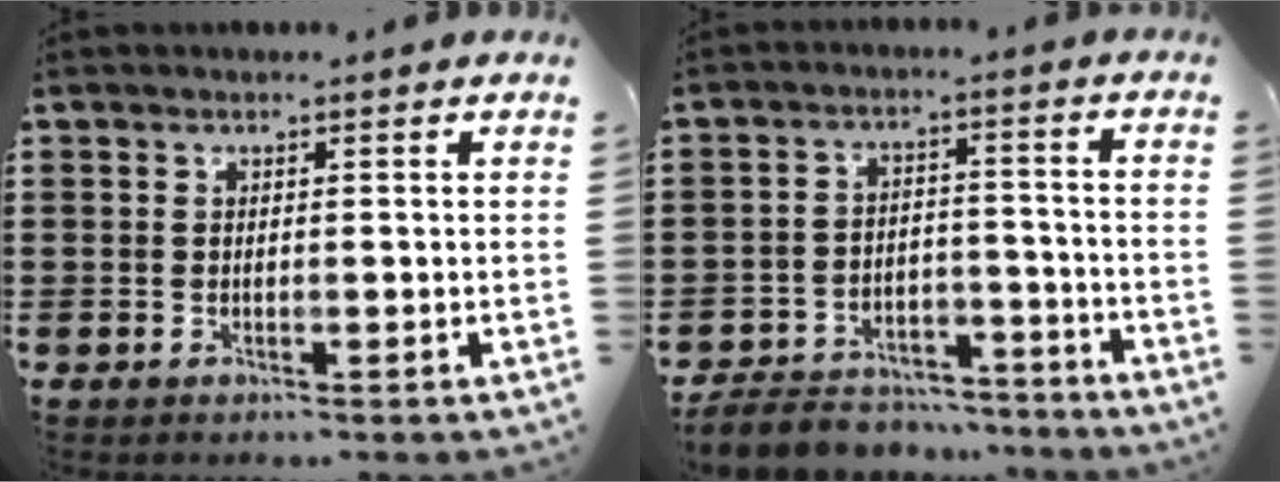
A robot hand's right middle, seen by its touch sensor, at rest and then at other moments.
{"total": 5.7, "force": [-5.5, 1.4, 0.4], "torque": [-0.011, 0.014, -0.111]}